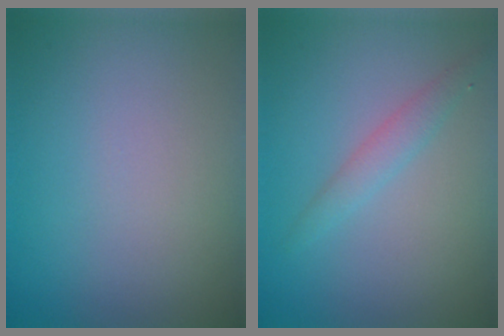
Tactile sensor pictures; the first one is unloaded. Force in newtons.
{"total": 1.7, "press": 1.7, "slide": 0.0}